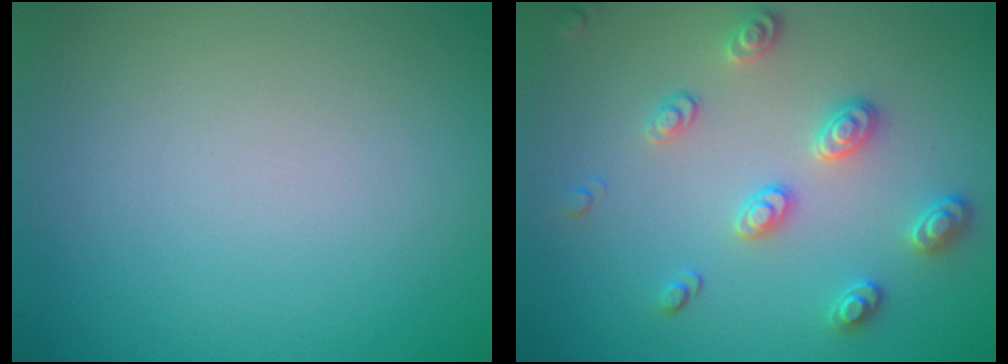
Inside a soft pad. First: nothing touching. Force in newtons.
{"total": 2.8, "press": 2.6, "slide": 1.1}